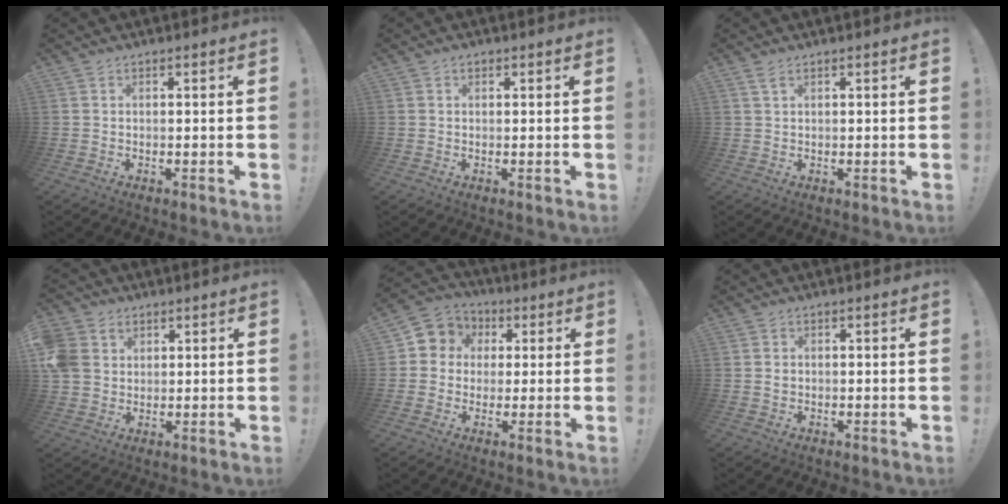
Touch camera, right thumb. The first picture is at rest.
{"total": 0.5, "force": [0.3, 0.4, 0.2], "torque": [-0.001, 0.000, 0.005]}
{"total": 1.8, "force": [1.0, 0.4, 1.4], "torque": [-0.023, -0.002, 0.017]}
{"total": 8.2, "force": [2.8, 7.1, 3.1], "torque": [-0.065, -0.008, 0.057]}
{"total": 7.5, "force": [0.9, 7.2, 1.9], "torque": [-0.029, 0.003, 0.025]}
{"total": 0.8, "force": [0.0, 0.8, 0.1], "torque": [0.000, 0.003, 0.000]}